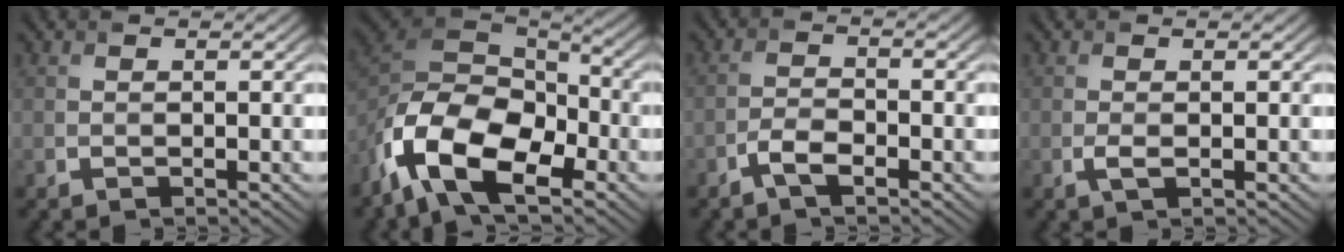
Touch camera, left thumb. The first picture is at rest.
{"total": 15.7, "force": [-8.1, 8.2, 10.6], "torque": [-0.254, -0.037, -0.157]}
{"total": 2.9, "force": [-1.9, 1.0, 1.9], "torque": [-0.044, 0.003, -0.045]}
{"total": 1.2, "force": [-0.3, 0.4, 1.1], "torque": [-0.028, -0.004, -0.006]}